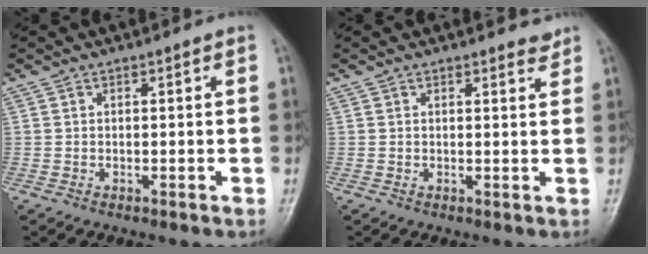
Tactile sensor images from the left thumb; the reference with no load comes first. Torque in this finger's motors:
{"motor_torque": [-0.06, -0.10, -0.22, -0.08, 0.00]}